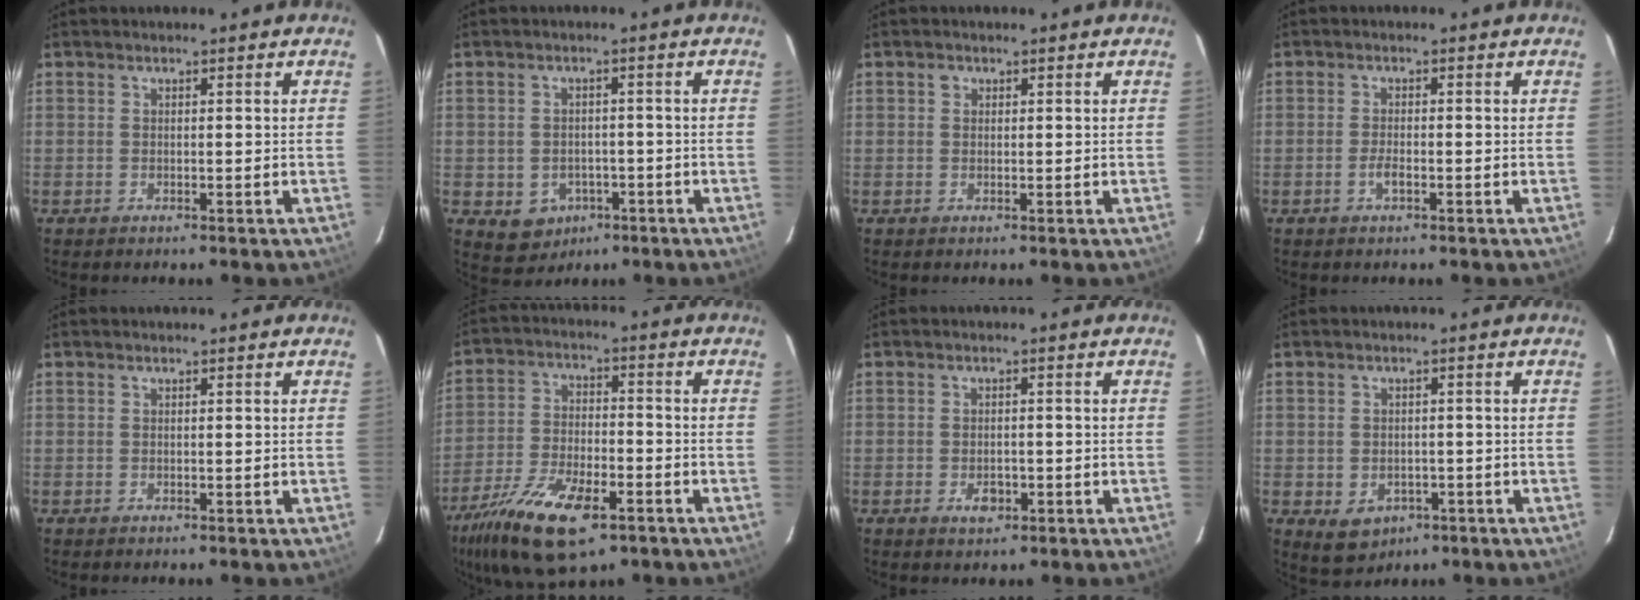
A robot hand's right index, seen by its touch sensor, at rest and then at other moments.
{"total": 6.3, "force": [-2.7, 5.3, 2.1], "torque": [-0.051, 0.010, -0.019]}
{"total": 1.0, "force": [0.4, 0.9, 0.2], "torque": [-0.004, 0.006, 0.004]}
{"total": 1.8, "force": [-0.9, 0.6, 1.5], "torque": [-0.035, -0.001, -0.019]}
{"total": 0.0}
{"total": 17.2, "force": [-10.3, 7.0, 11.8], "torque": [-0.249, -0.039, -0.185]}
{"total": 2.8, "force": [-1.3, 1.9, 1.7], "torque": [-0.031, -0.002, -0.018]}
{"total": 5.8, "force": [-2.3, 4.7, 2.7], "torque": [-0.055, 0.000, -0.015]}